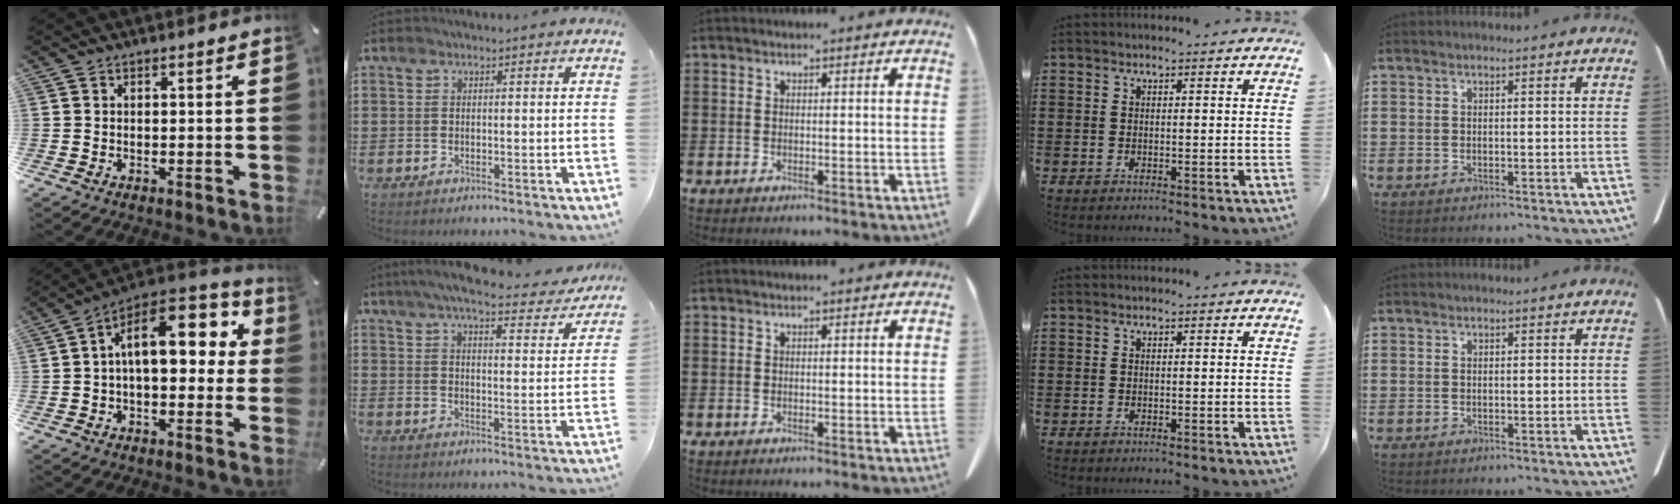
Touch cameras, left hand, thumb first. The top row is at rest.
{"thumb": {"total": 16.6, "force": [4.5, 8.9, 13.3], "torque": [-0.213, -0.016, 0.078]}, "index": {"total": 6.6, "force": [5.8, 0.2, 3.1], "torque": [-0.070, -0.028, 0.100]}}